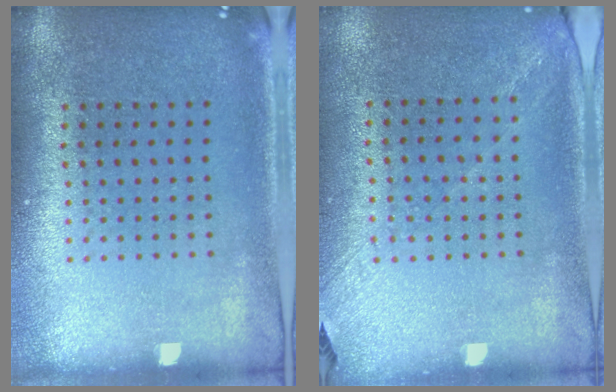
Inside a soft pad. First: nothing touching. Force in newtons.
{"total": 1.3, "press": 1.0, "slide": 0.9}